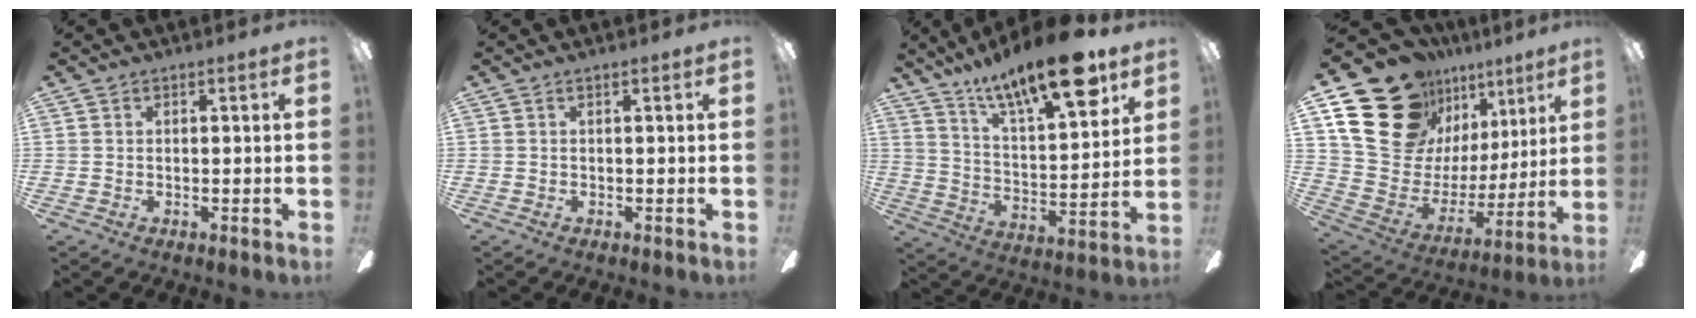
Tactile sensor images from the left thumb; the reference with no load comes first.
{"total": 0.0}
{"total": 19.6, "force": [13.8, 6.3, 12.3], "torque": [-0.201, -0.078, 0.229]}
{"total": 23.5, "force": [14.9, 15.1, 10.1], "torque": [-0.181, -0.084, 0.297]}